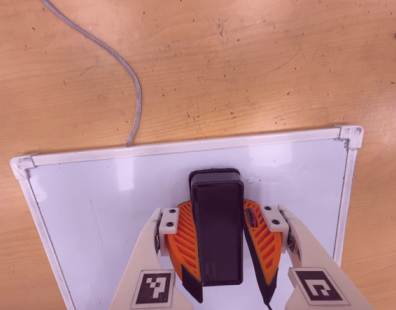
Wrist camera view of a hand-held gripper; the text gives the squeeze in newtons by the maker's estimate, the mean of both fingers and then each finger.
{"total": 18.4, "left": 20.8, "right": 16.0}